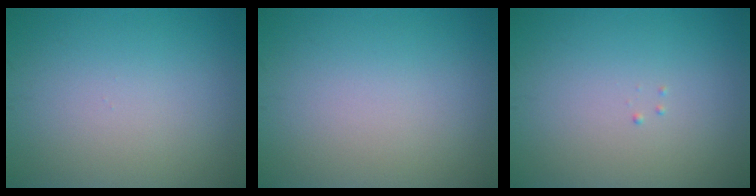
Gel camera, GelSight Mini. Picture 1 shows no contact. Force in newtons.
{"total": 0.0}
{"total": 0.0}